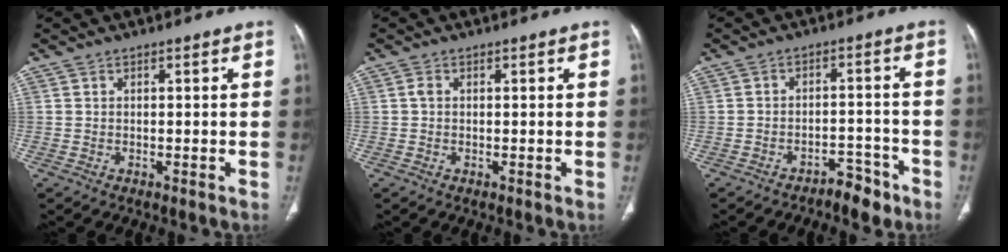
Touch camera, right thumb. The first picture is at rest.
{"total": 0.8, "force": [0.0, 0.5, 0.6], "torque": [-0.015, 0.000, -0.003]}
{"total": 5.0, "force": [-3.9, 2.4, 2.1], "torque": [-0.016, 0.039, -0.055]}